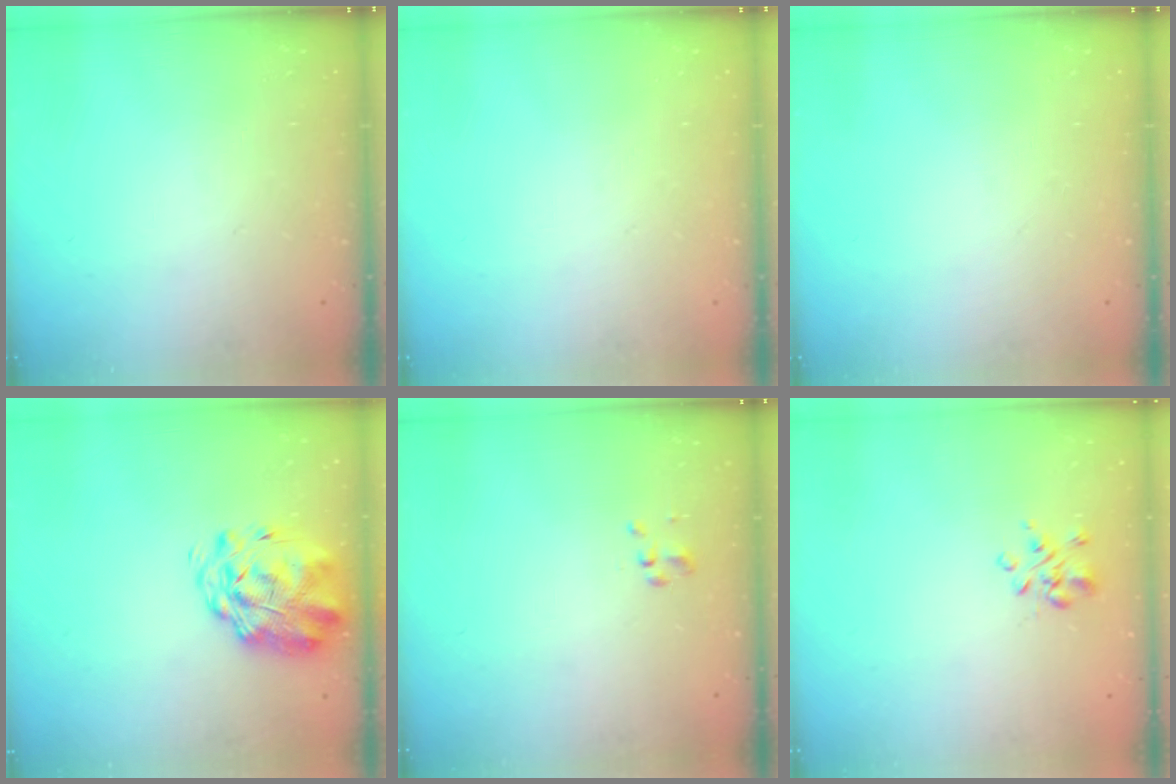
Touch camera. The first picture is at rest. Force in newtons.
{"total": 0.0}
{"total": 0.0}
{"total": 3.2, "press": 2.8, "slide": 1.7}
{"total": 1.8, "press": 1.7, "slide": 0.5}
{"total": 1.4, "press": 1.2, "slide": 0.8}